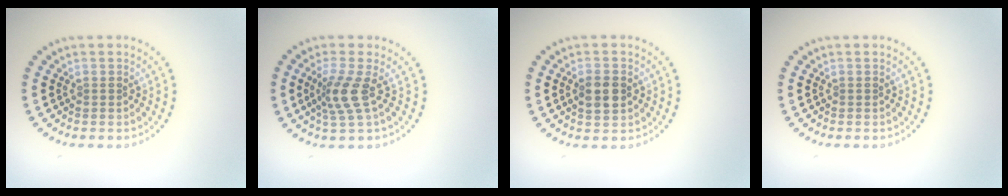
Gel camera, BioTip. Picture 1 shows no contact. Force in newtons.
{"total": 2.9, "press": 2.0, "slide": 2.0}
{"total": 2.6, "press": 2.6, "slide": 0.2}
{"total": 0.0}